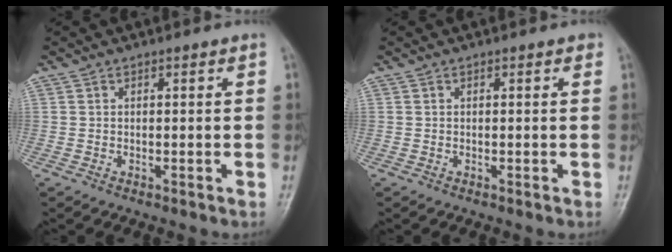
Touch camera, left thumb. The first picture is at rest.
{"total": 0.5, "force": [0.3, 0.3, 0.3], "torque": [0.002, -0.001, -0.003]}